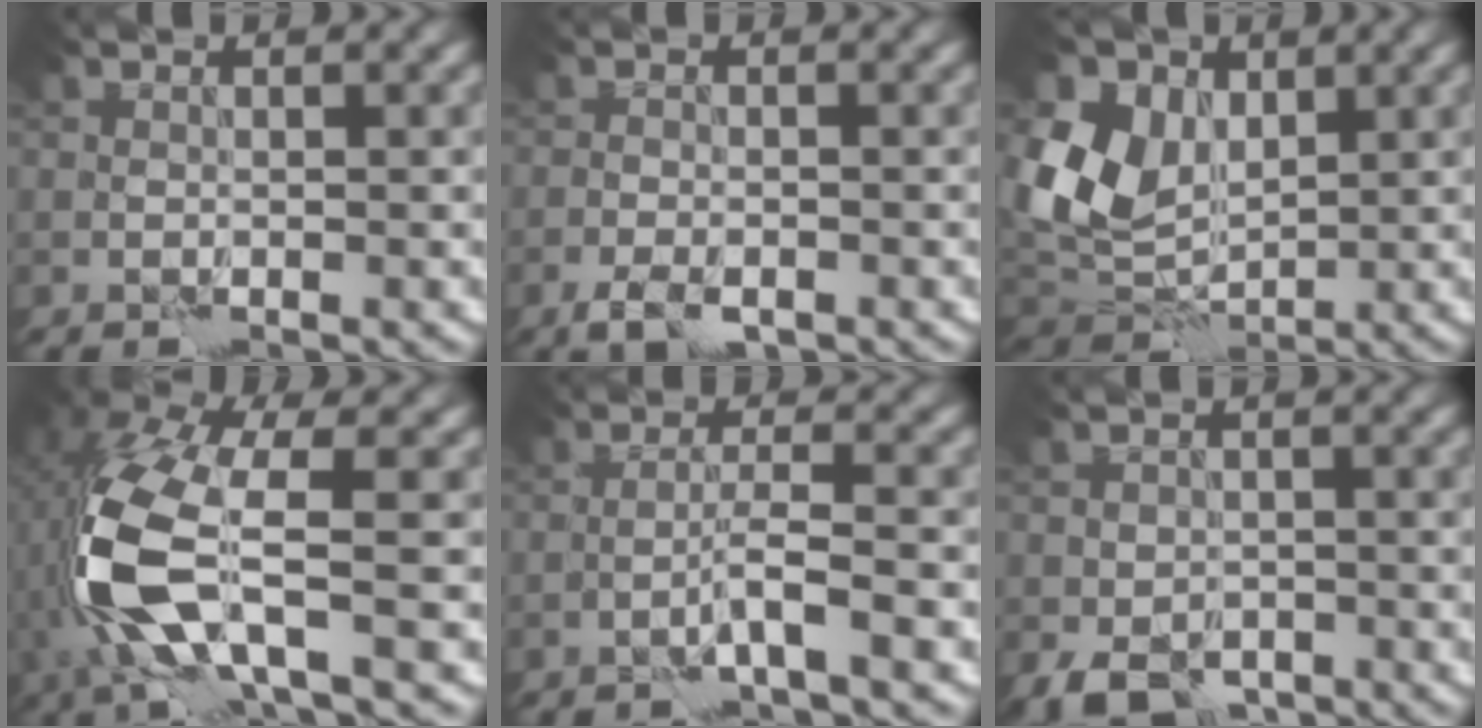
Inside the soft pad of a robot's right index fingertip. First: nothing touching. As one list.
[{"total": 2.2, "force": [-1.3, 1.0, 1.5], "torque": [-0.028, -0.005, -0.028]}, {"total": 7.3, "force": [2.8, 5.3, 4.2], "torque": [-0.104, 0.001, 0.047]}, {"total": 9.1, "force": [-1.4, 3.4, 8.4], "torque": [-0.203, -0.004, -0.035]}, {"total": 2.4, "force": [-1.0, -0.3, 2.1], "torque": [-0.038, 0.011, -0.023]}, {"total": 4.5, "force": [-2.8, 2.7, 2.1], "torque": [-0.034, -0.015, -0.048]}]